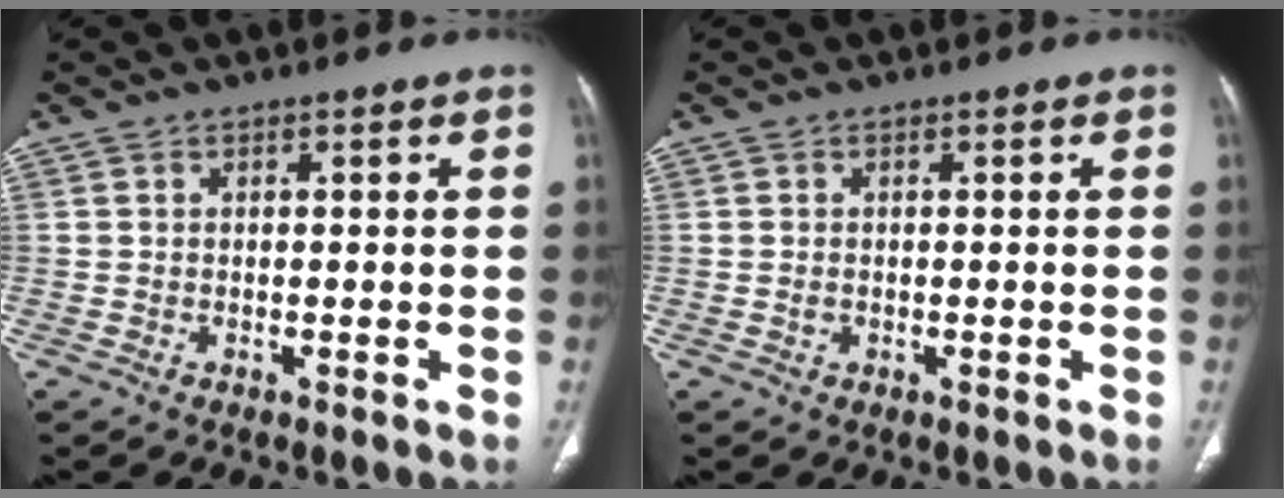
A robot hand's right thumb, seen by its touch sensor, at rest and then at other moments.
{"total": 0.7, "force": [-0.2, 0.6, 0.5], "torque": [-0.012, -0.001, -0.002]}